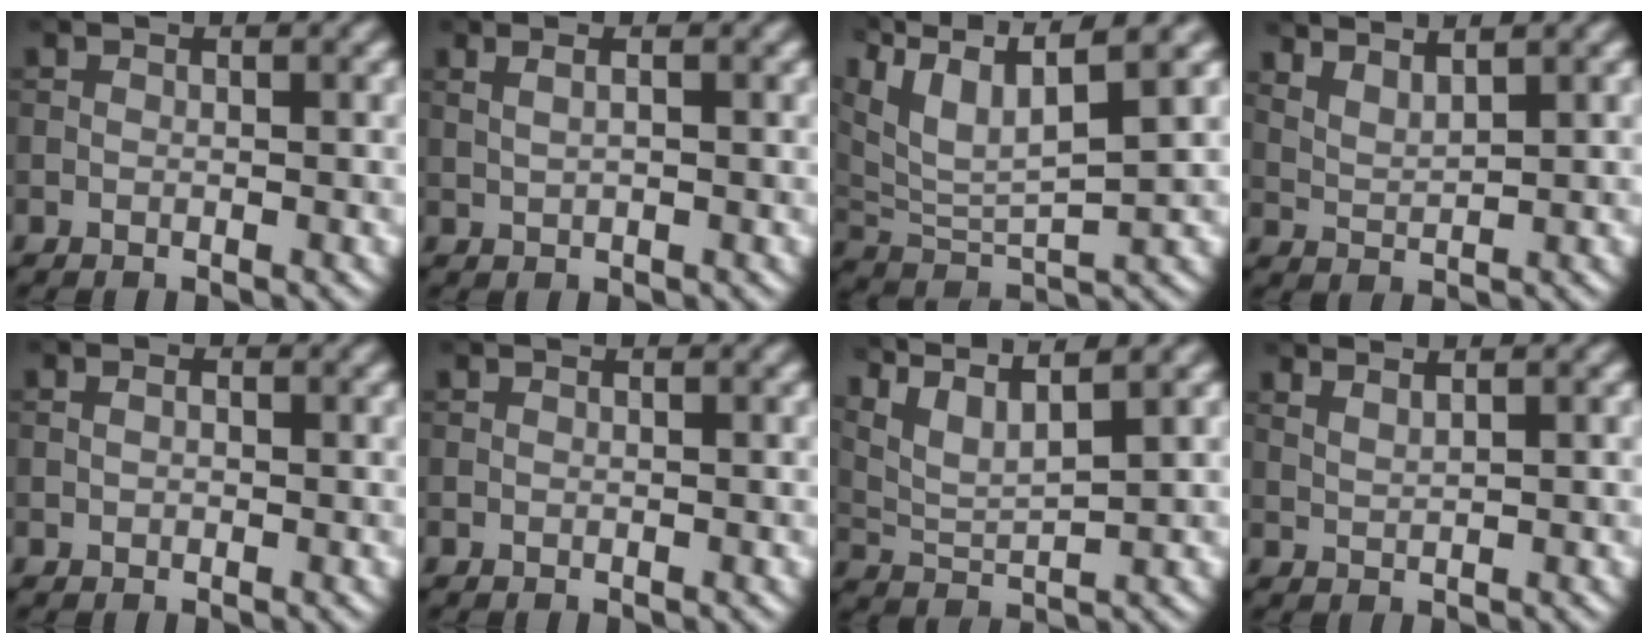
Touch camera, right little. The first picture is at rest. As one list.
[{"total": 1.8, "force": [0.9, 0.6, 1.4], "torque": [-0.023, 0.000, 0.005]}, {"total": 9.5, "force": [6.2, 2.8, 6.6], "torque": [-0.152, 0.019, 0.107]}, {"total": 3.2, "force": [2.8, 0.6, 1.5], "torque": [-0.023, 0.002, 0.052]}, {"total": 1.8, "force": [0.5, 1.4, 1.1], "torque": [-0.012, 0.005, -0.007]}, {"total": 0.0}, {"total": 6.5, "force": [4.9, 1.5, 4.0], "torque": [-0.089, 0.018, 0.078]}, {"total": 1.8, "force": [1.4, 0.5, 1.0], "torque": [-0.014, -0.002, 0.022]}]